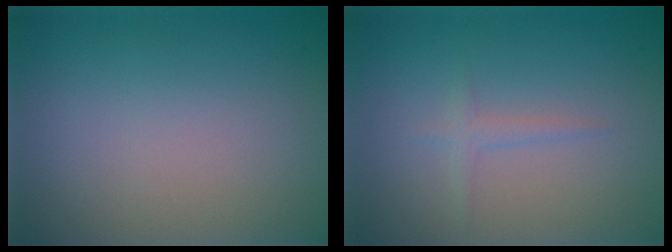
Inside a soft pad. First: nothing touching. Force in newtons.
{"total": 1.1, "press": 1.1, "slide": 0.0}